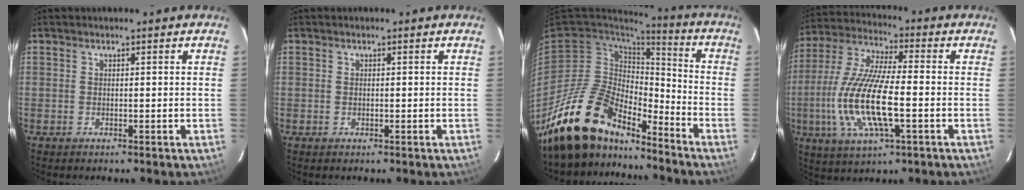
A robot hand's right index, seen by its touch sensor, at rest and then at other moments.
{"total": 0.0}
{"total": 17.8, "force": [-15.1, 6.2, 7.1], "torque": [-0.140, 0.002, -0.271]}
{"total": 17.1, "force": [-3.6, 4.9, 16.0], "torque": [-0.332, -0.010, -0.069]}